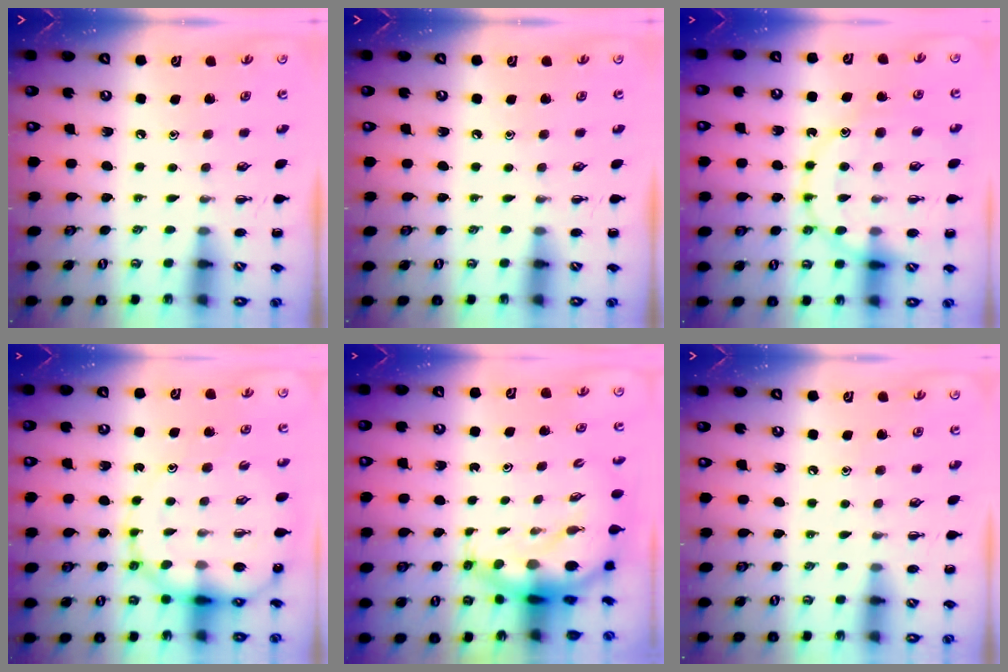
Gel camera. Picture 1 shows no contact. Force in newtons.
{"total": 0.0}
{"total": 17.0, "press": 16.8, "slide": 2.6}
{"total": 15.4, "press": 14.7, "slide": 4.6}
{"total": 8.4, "press": 8.0, "slide": 2.7}
{"total": 5.2, "press": 4.8, "slide": 1.9}